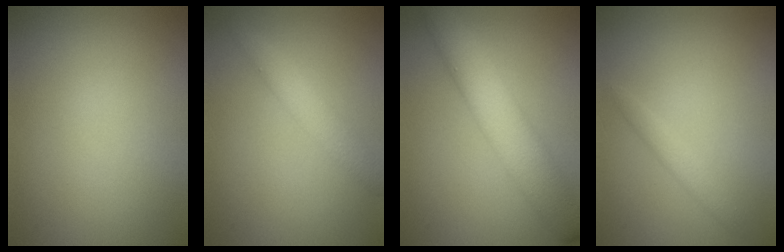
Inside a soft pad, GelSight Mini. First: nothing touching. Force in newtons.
{"total": 2.8, "press": 2.8, "slide": 0.1}
{"total": 6.5, "press": 6.5, "slide": 0.1}
{"total": 1.3, "press": 1.3, "slide": 0.0}